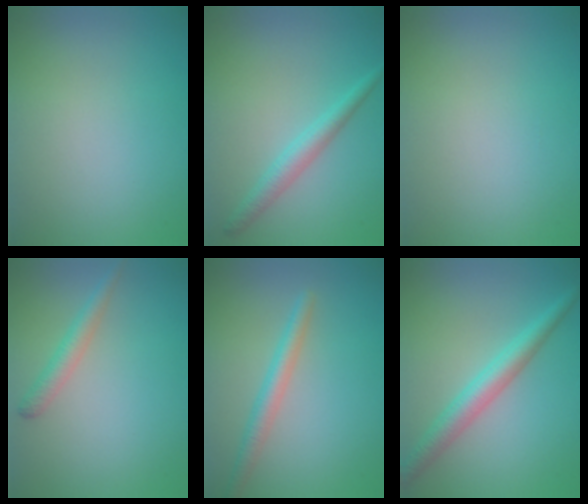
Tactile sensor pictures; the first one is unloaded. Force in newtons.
{"total": 2.2, "press": 2.2, "slide": 0.1}
{"total": 0.0}
{"total": 2.0, "press": 2.0, "slide": 0.1}
{"total": 2.5, "press": 2.5, "slide": 0.1}
{"total": 3.6, "press": 3.6, "slide": 0.0}